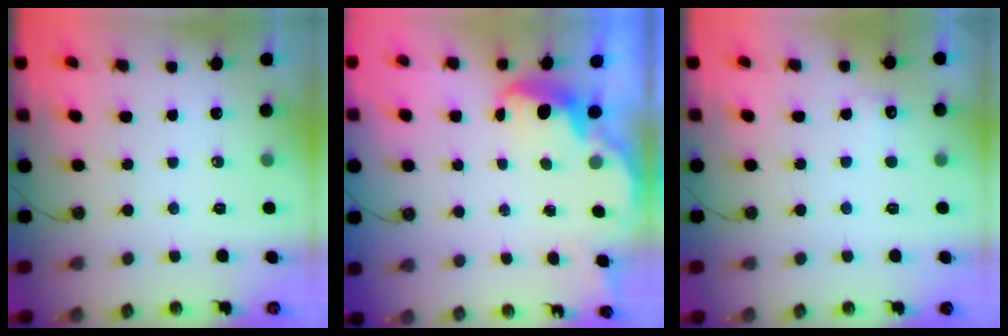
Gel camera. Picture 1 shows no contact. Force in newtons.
{"total": 2.5, "press": 2.4, "slide": 0.7}
{"total": 4.3, "press": 4.2, "slide": 1.1}